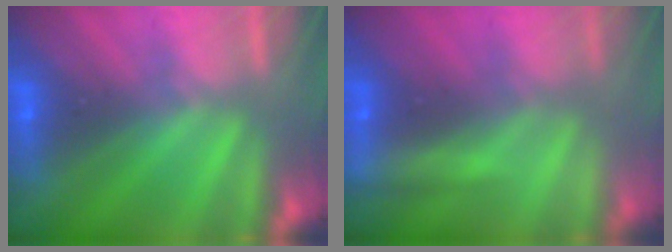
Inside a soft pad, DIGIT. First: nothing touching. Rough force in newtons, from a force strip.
{"total": 2.1}